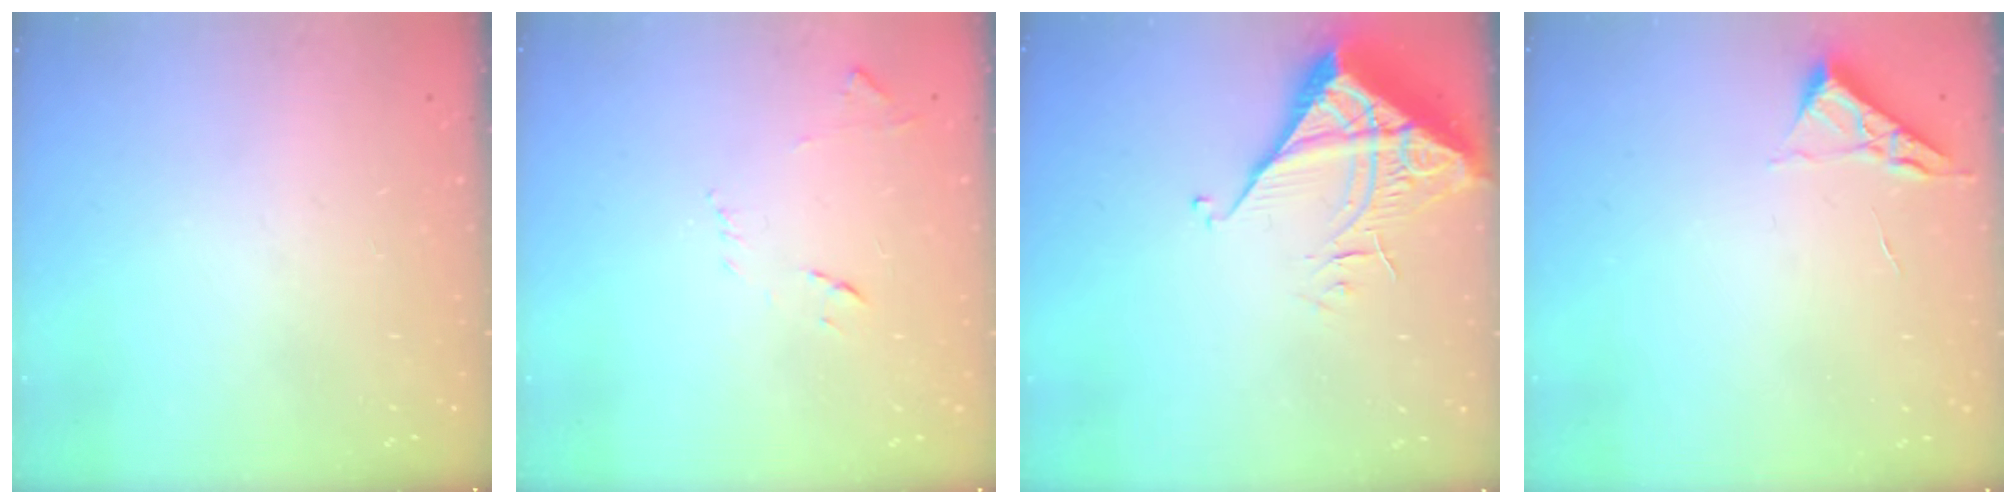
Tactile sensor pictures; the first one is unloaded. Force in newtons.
{"total": 7.8, "press": 7.8, "slide": 0.6}
{"total": 6.7, "press": 6.7, "slide": 0.7}
{"total": 3.5, "press": 3.4, "slide": 0.5}